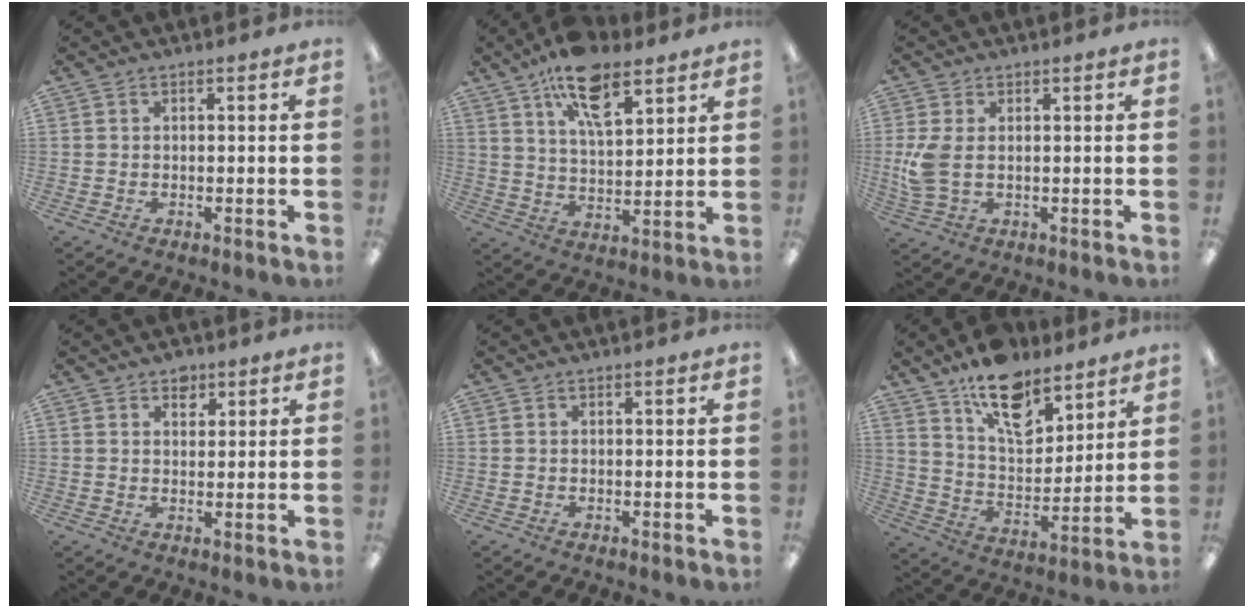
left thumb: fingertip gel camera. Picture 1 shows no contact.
{"total": 13.8, "force": [8.8, 6.1, 8.6], "torque": [-0.138, -0.037, 0.154]}
{"total": 6.2, "force": [0.2, 3.4, 5.2], "torque": [-0.111, -0.002, 0.000]}
{"total": 3.2, "force": [2.2, 2.0, 1.0], "torque": [0.009, -0.013, 0.034]}
{"total": 0.0}
{"total": 15.2, "force": [11.0, 7.7, 7.3], "torque": [-0.113, -0.067, 0.196]}